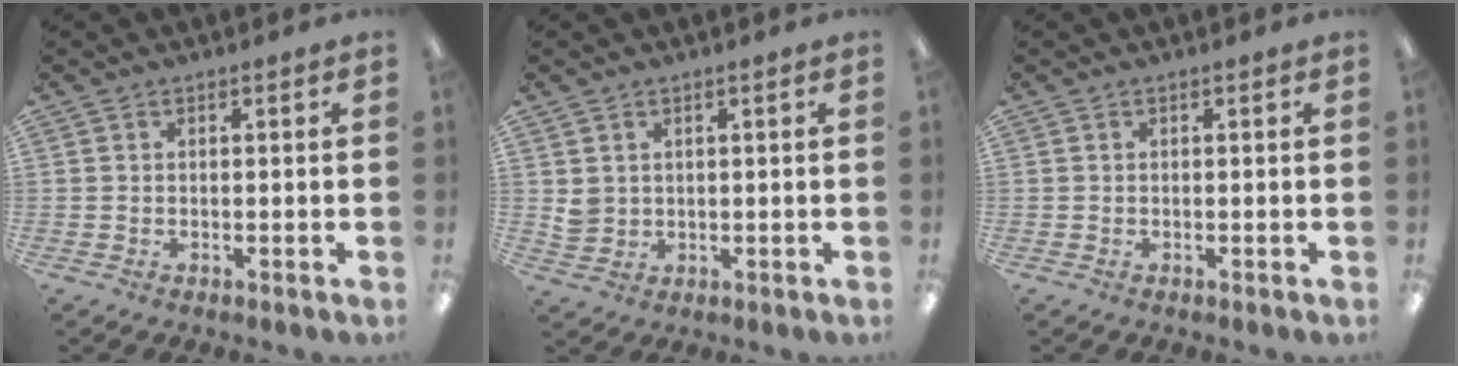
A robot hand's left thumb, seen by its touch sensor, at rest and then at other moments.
{"total": 3.0, "force": [1.1, 2.7, 0.5], "torque": [-0.009, -0.002, 0.022]}
{"total": 0.0}